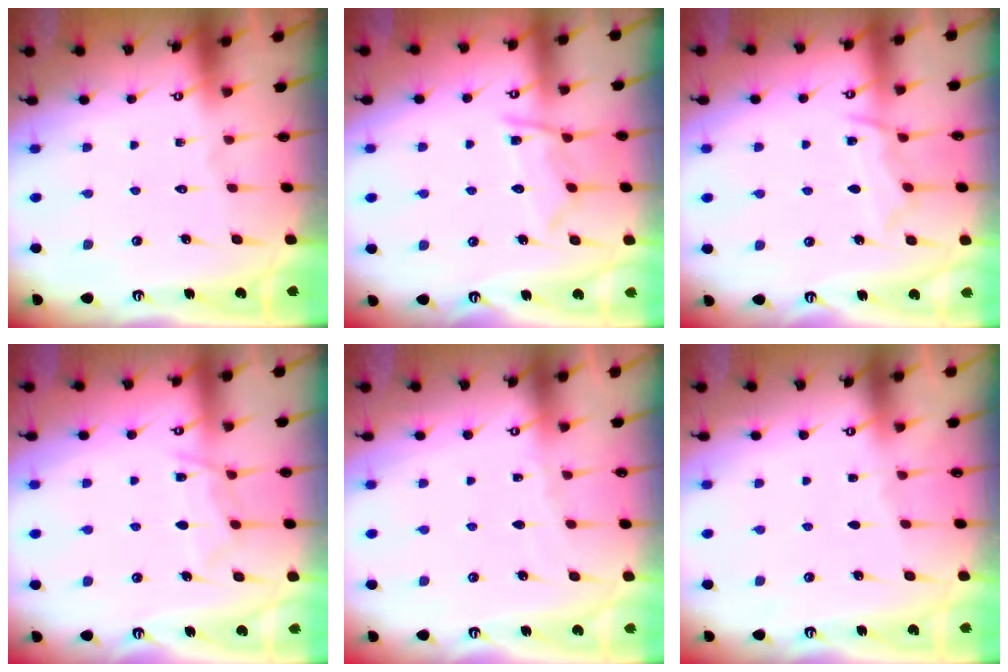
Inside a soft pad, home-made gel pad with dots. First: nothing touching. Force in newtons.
{"total": 10.1, "press": 10.1, "slide": 0.8}
{"total": 8.0, "press": 8.0, "slide": 0.8}
{"total": 7.3, "press": 7.2, "slide": 0.8}
{"total": 2.5, "press": 2.5, "slide": 0.4}
{"total": 2.3, "press": 2.3, "slide": 0.3}